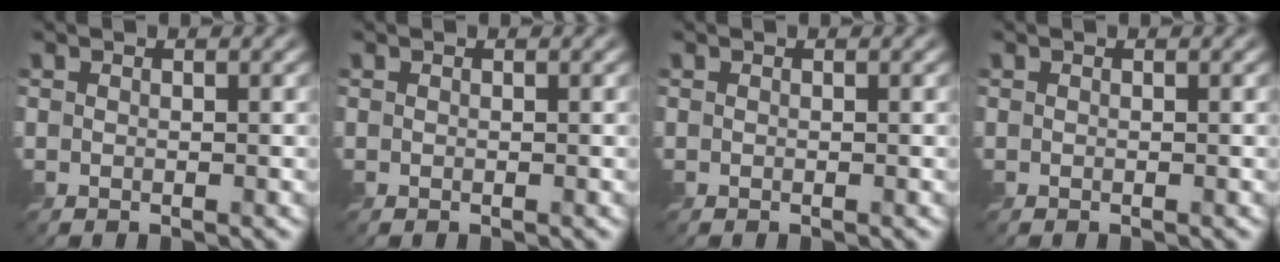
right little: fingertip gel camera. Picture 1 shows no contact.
{"total": 0.0}
{"total": 0.0}
{"total": 0.0}